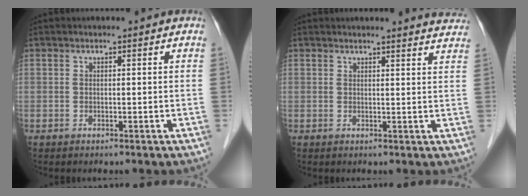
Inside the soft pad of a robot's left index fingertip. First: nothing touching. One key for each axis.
{"total": 7.8, "fx": 7.7, "fy": 0.7, "fz": 1.0, "tx": 0.005, "ty": -0.012, "tz": 0.060}